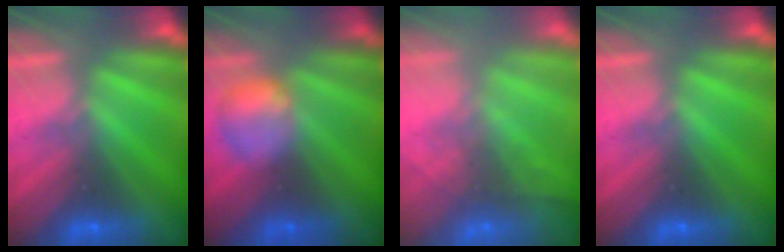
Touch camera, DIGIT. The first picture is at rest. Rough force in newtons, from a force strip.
{"total": 2.4}
{"total": 9.7}
{"total": 0.0}